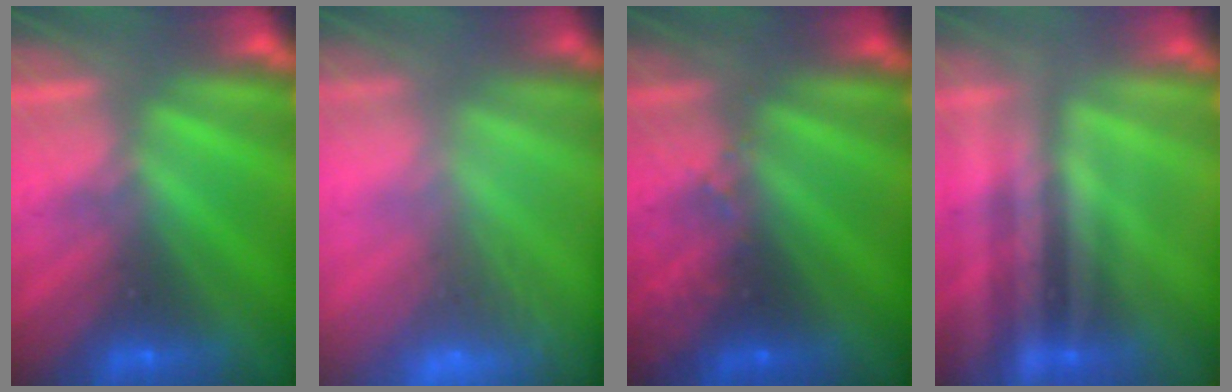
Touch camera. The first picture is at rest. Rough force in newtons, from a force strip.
{"total": 7.0}
{"total": 2.9}
{"total": 2.2}